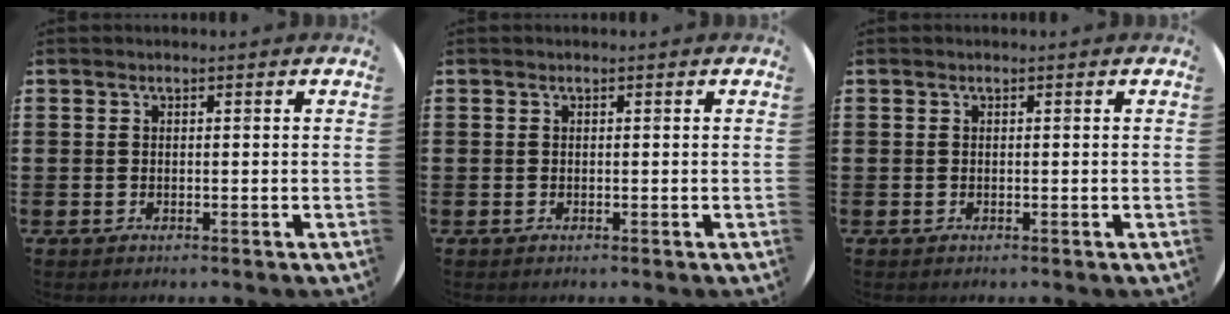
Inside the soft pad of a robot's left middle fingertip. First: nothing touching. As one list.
[{"total": 0.0}, {"total": 0.0}]